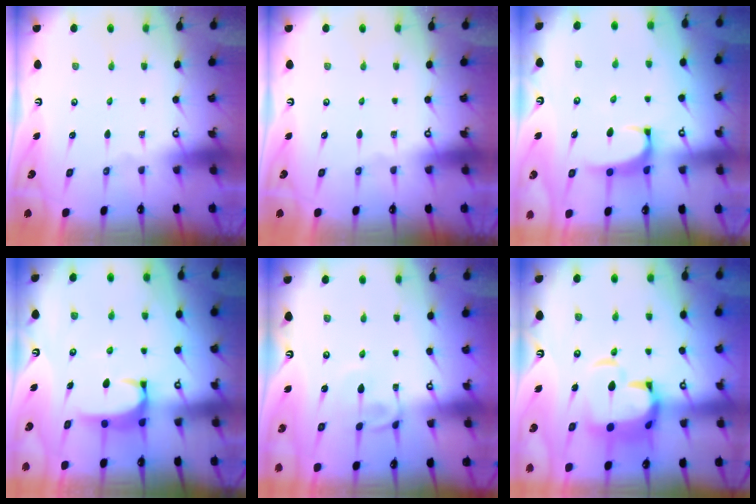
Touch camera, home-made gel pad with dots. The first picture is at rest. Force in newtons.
{"total": 0.0}
{"total": 0.7, "press": 0.2, "slide": 0.7}
{"total": 2.4, "press": 2.3, "slide": 0.7}
{"total": 3.5, "press": 3.5, "slide": 0.1}
{"total": 11.1, "press": 10.9, "slide": 1.8}